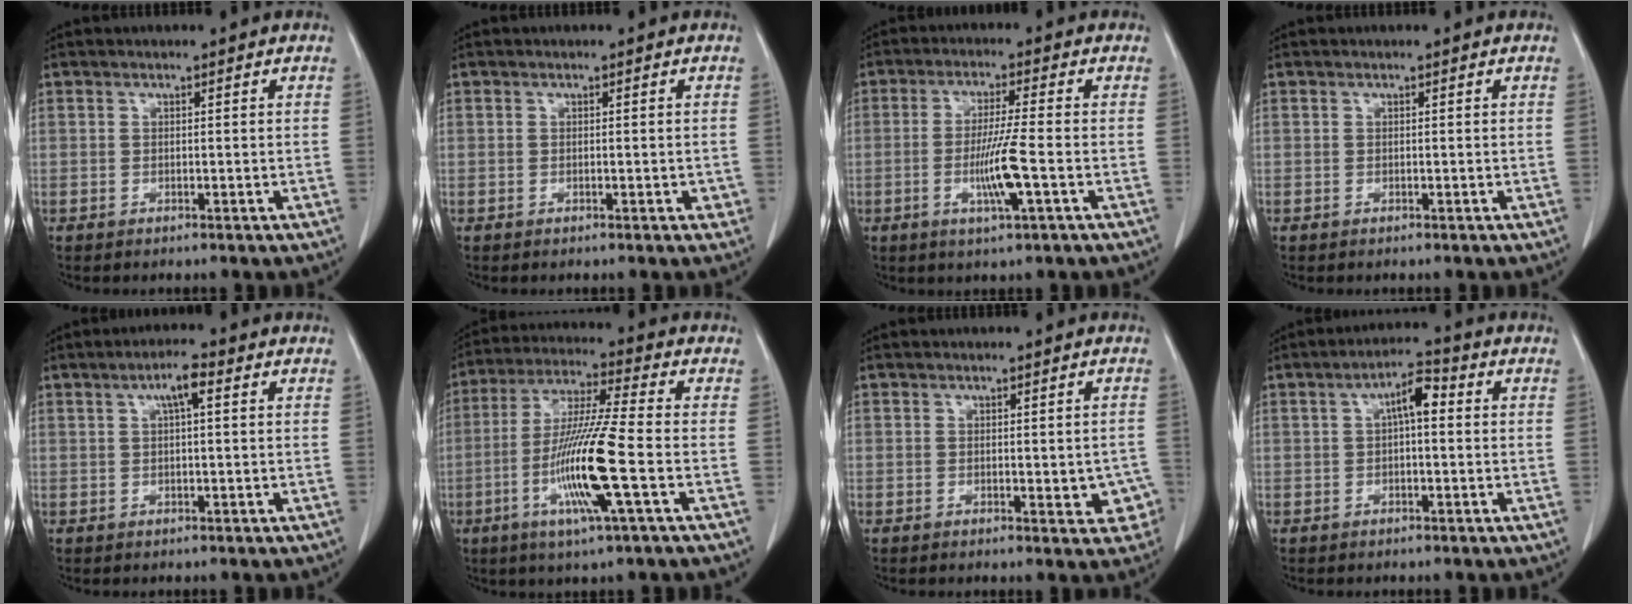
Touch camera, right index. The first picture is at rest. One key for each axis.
{"total": 1.2, "fx": -0.2, "fy": 0.8, "fz": 0.9, "tx": -0.005, "ty": 0.001, "tz": 0.000}
{"total": 7.1, "fx": -1.9, "fy": -0.5, "fz": 6.8, "tx": -0.127, "ty": -0.012, "tz": -0.037}
{"total": 0.0}
{"total": 3.4, "fx": 1.2, "fy": 0.5, "fz": 3.2, "tx": -0.057, "ty": 0.010, "tz": 0.020}
{"total": 13.5, "fx": -3.8, "fy": -0.5, "fz": 12.9, "tx": -0.261, "ty": -0.015, "tz": -0.078}
{"total": 4.1, "fx": -0.9, "fy": 1.8, "fz": 3.6, "tx": -0.024, "ty": 0.003, "tz": -0.007}
{"total": 4.7, "fx": 0.7, "fy": 1.4, "fz": 4.5, "tx": -0.076, "ty": 0.020, "tz": 0.009}